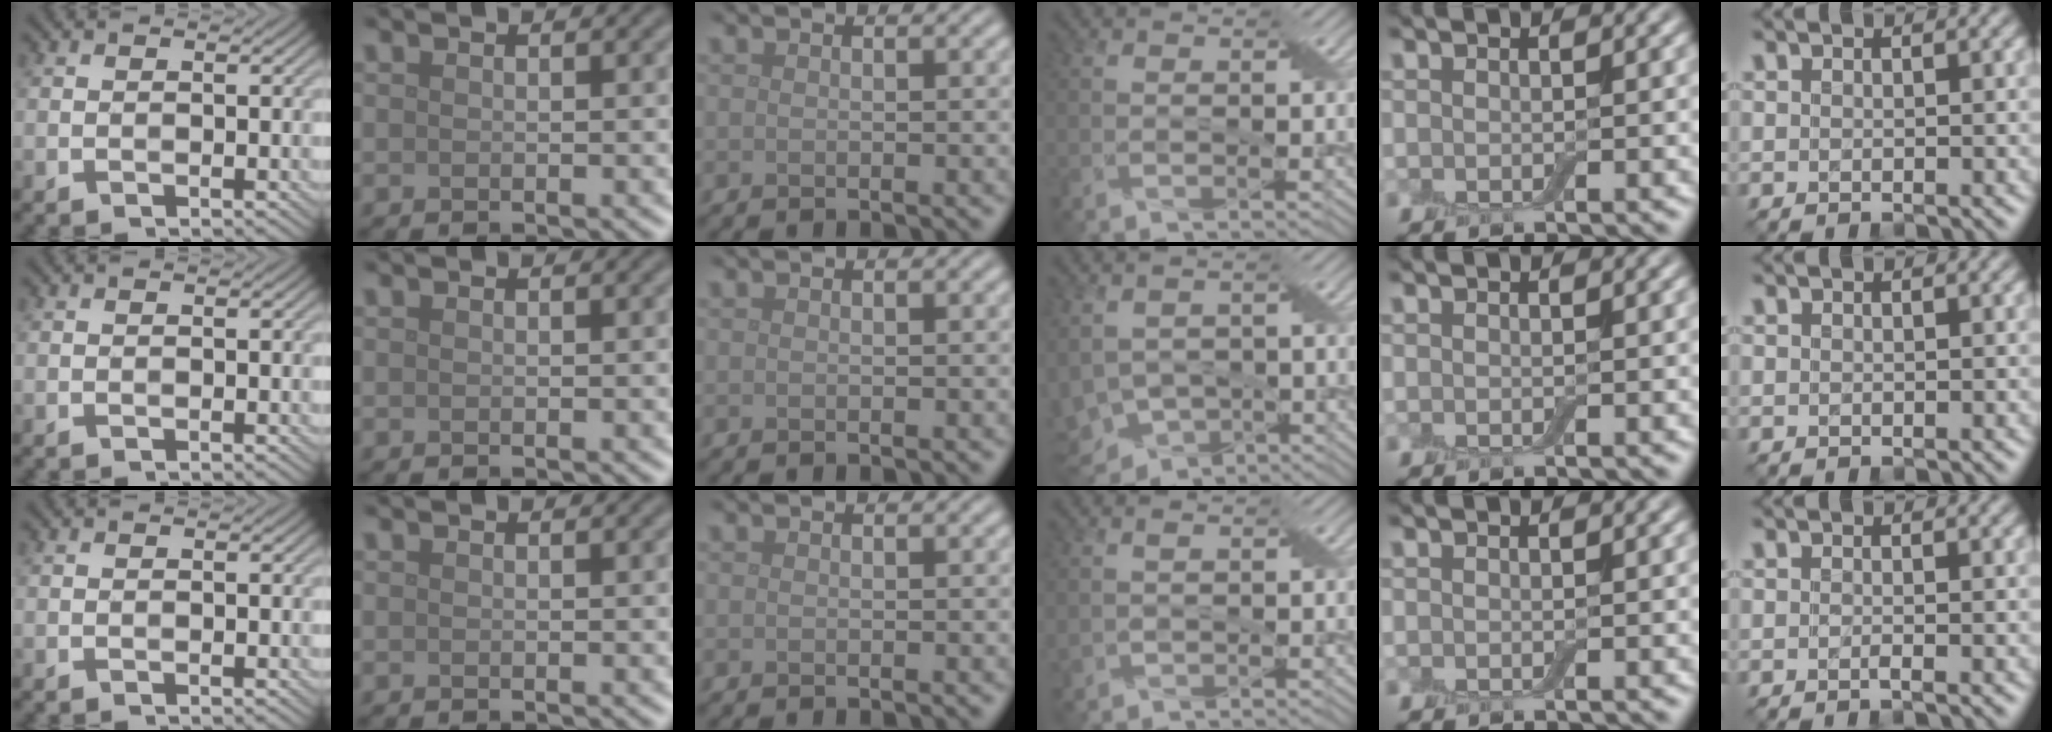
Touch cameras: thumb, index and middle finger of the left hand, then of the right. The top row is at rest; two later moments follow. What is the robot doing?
{"motion": "close", "object": "airpods case & airpods"}